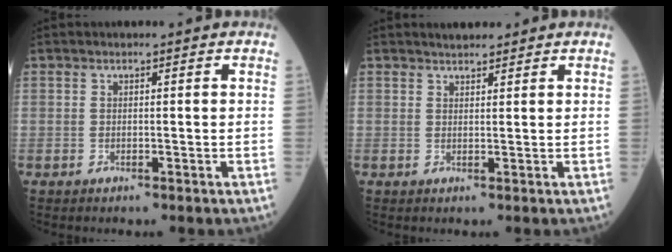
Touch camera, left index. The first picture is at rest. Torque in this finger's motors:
{"motor_torque": [0.30, -0.28, 0.05, 0.02]}